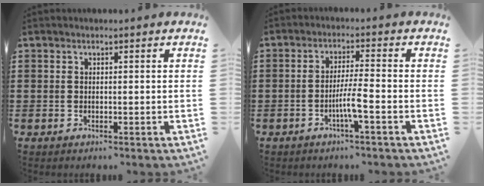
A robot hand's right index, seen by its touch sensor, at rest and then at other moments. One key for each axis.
{"total": 4.6, "fx": -1.9, "fy": 0.0, "fz": 4.2, "tx": -0.087, "ty": -0.012, "tz": -0.040}